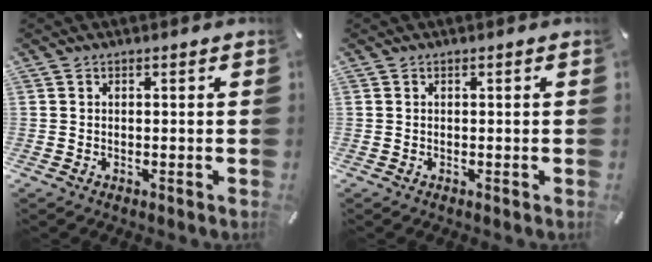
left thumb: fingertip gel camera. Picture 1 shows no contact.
{"total": 0.0}